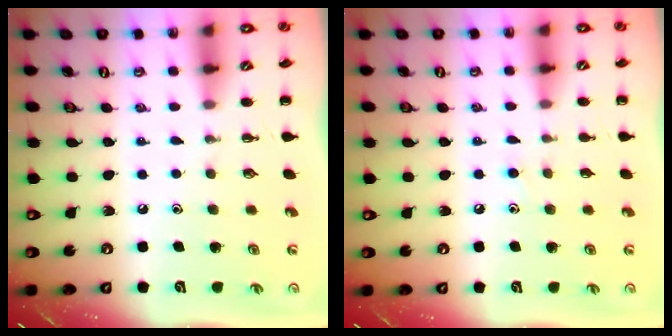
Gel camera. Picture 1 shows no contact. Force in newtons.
{"total": 4.5, "press": 4.1, "slide": 1.9}